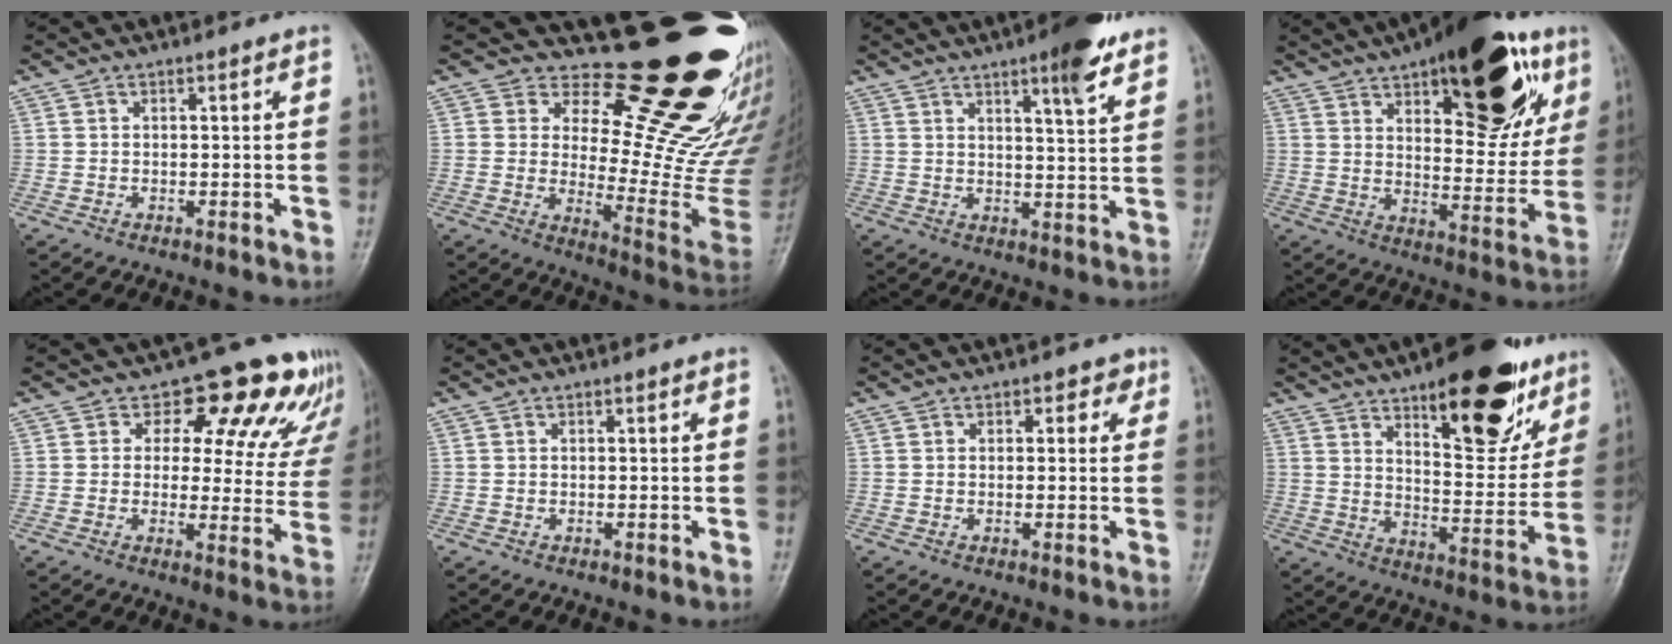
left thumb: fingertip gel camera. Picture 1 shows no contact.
{"total": 26.8, "force": [19.6, 9.2, 15.8], "torque": [-0.167, -0.165, 0.256]}
{"total": 8.0, "force": [5.2, 1.2, 5.9], "torque": [-0.078, -0.030, 0.072]}
{"total": 27.5, "force": [13.9, 11.4, 20.8], "torque": [-0.249, -0.027, 0.201]}
{"total": 15.8, "force": [9.9, 8.9, 8.5], "torque": [-0.038, -0.041, 0.098]}
{"total": 0.0}
{"total": 2.5, "force": [1.0, 1.8, 1.4], "torque": [0.005, 0.001, 0.006]}
{"total": 22.6, "force": [13.2, 8.8, 16.1], "torque": [-0.173, -0.060, 0.197]}